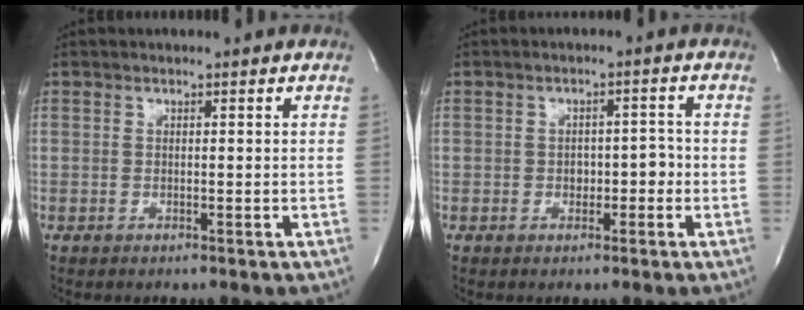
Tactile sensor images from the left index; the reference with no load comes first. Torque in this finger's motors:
{"motor_torque": [-0.11, 0.14, 0.00, 0.00]}